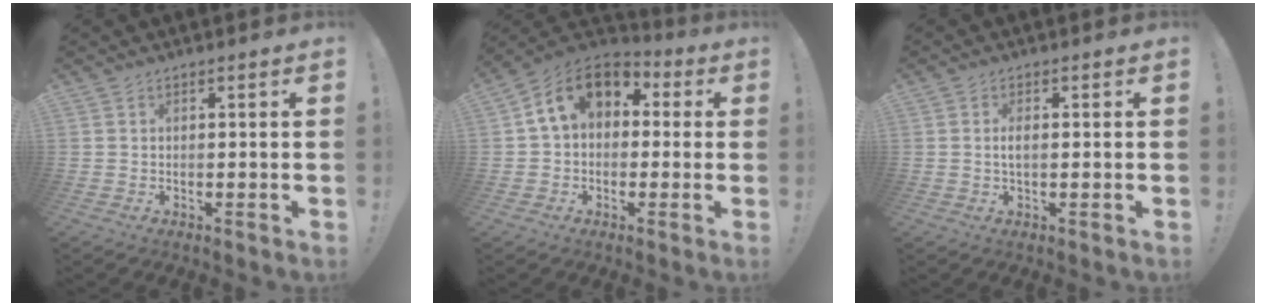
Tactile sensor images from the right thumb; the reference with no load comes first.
{"total": 13.5, "force": [3.7, 9.6, 8.8], "torque": [-0.141, 0.016, 0.071]}
{"total": 2.1, "force": [-0.1, 0.6, 2.0], "torque": [-0.033, -0.001, -0.004]}